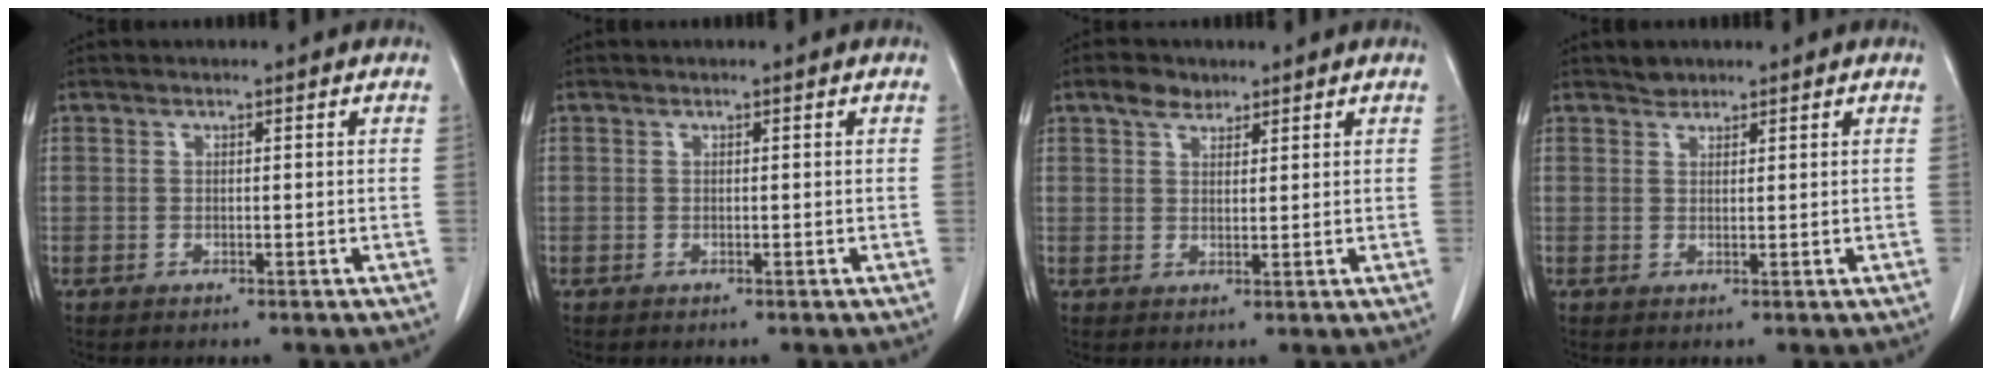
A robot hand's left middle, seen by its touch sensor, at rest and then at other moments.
{"total": 0.0}
{"total": 3.0, "force": [2.2, 1.7, 1.1], "torque": [-0.025, 0.007, 0.039]}
{"total": 1.4, "force": [1.3, 0.7, 0.1], "torque": [-0.004, 0.001, 0.021]}